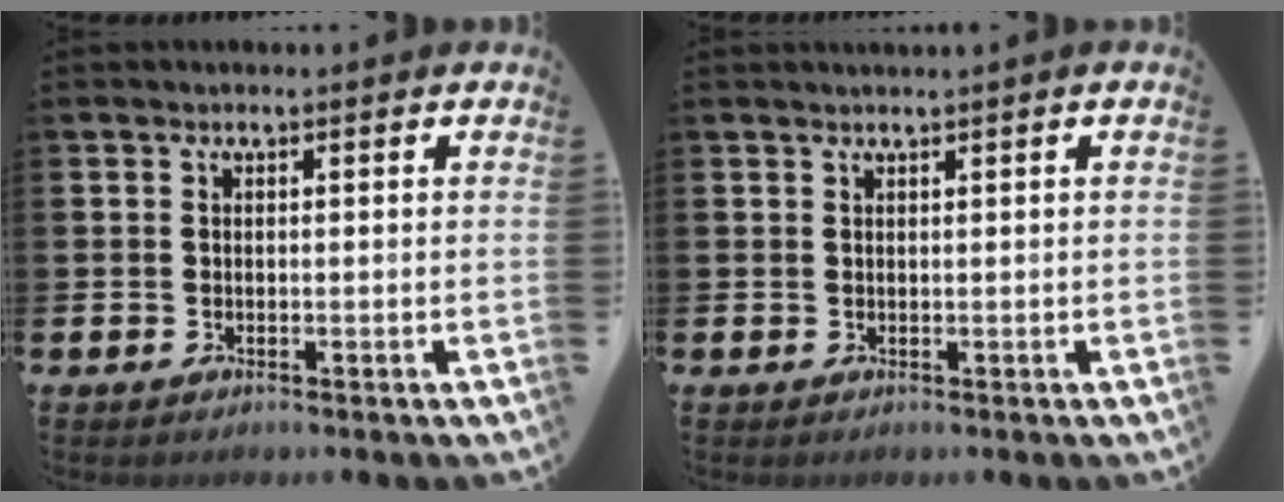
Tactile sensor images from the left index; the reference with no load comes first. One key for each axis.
{"total": 0.5, "fx": 0.4, "fy": -0.2, "fz": 0.3, "tx": -0.010, "ty": 0.001, "tz": 0.009}